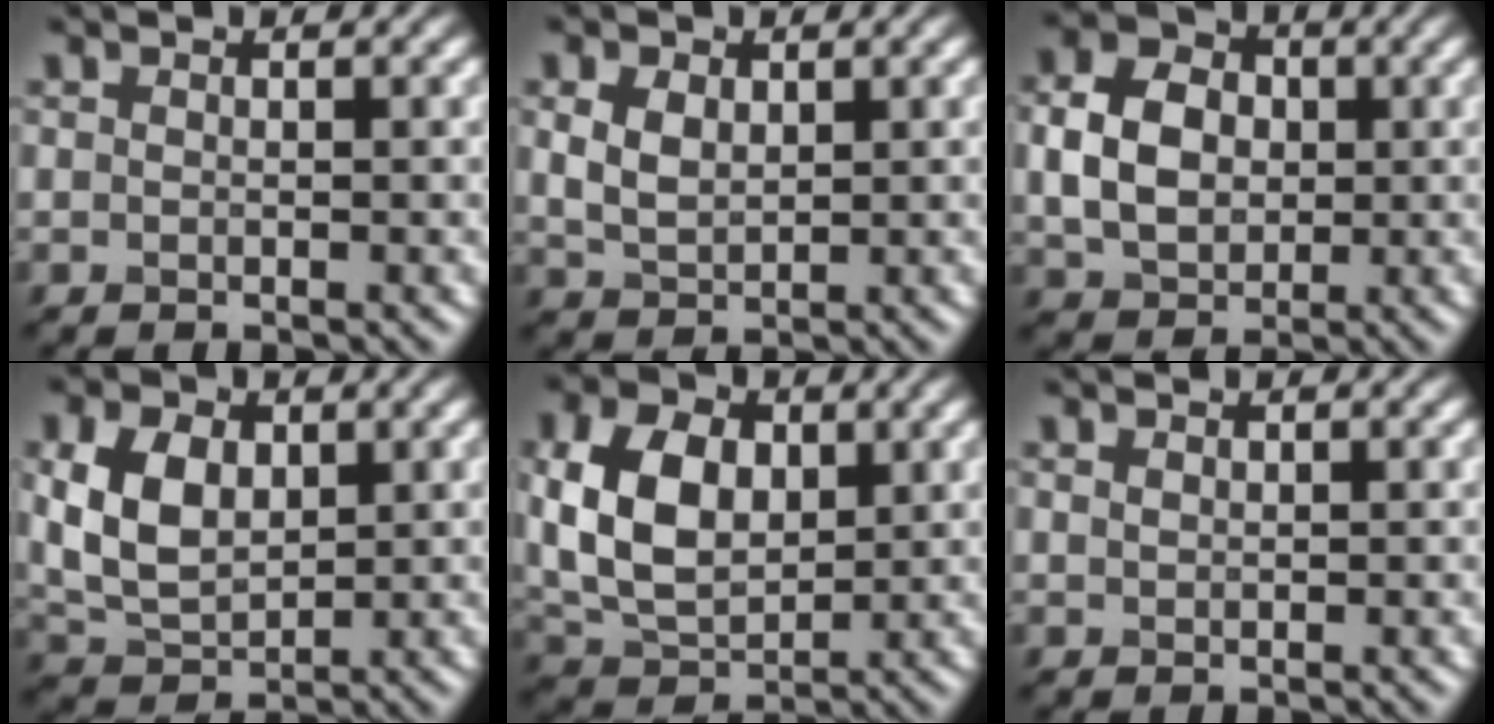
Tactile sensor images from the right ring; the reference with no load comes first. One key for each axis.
{"total": 2.8, "fx": 0.9, "fy": 1.9, "fz": 1.8, "tx": -0.043, "ty": 0.000, "tz": 0.020}
{"total": 6.1, "fx": 0.4, "fy": 4.8, "fz": 3.8, "tx": -0.085, "ty": 0.009, "tz": 0.003}
{"total": 6.0, "fx": 1.2, "fy": 4.1, "fz": 4.3, "tx": -0.097, "ty": 0.005, "tz": 0.023}
{"total": 8.4, "fx": 1.5, "fy": 5.6, "fz": 6.1, "tx": -0.141, "ty": 0.009, "tz": 0.027}
{"total": 0.5, "fx": 0.3, "fy": 0.4, "fz": 0.2, "tx": -0.006, "ty": 0.000, "tz": 0.008}